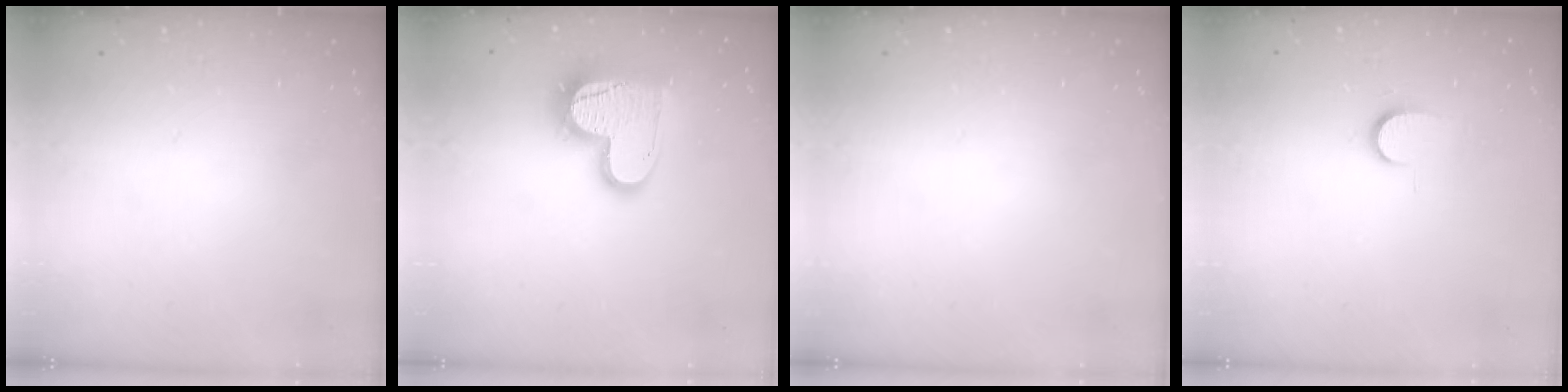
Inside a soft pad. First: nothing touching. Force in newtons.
{"total": 15.2, "press": 15.1, "slide": 1.4}
{"total": 0.0}
{"total": 6.7, "press": 6.6, "slide": 0.7}